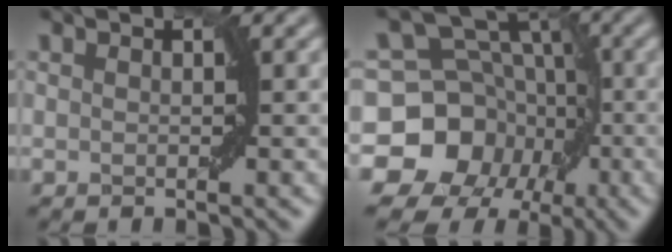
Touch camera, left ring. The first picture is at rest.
{"total": 15.2, "force": [-5.5, 13.2, 5.2], "torque": [-0.094, 0.000, -0.112]}